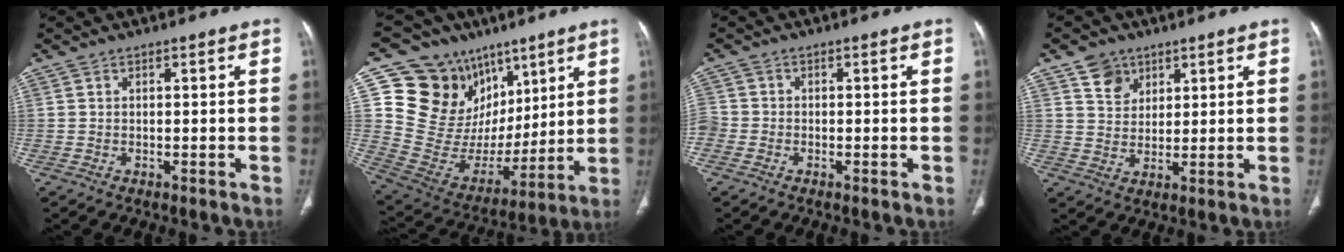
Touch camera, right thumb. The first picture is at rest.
{"total": 23.1, "force": [10.5, 18.0, 10.1], "torque": [-0.119, -0.006, 0.208]}
{"total": 3.2, "force": [-0.9, 2.7, 1.4], "torque": [-0.038, 0.006, -0.022]}
{"total": 5.8, "force": [3.5, 4.3, 1.7], "torque": [-0.006, -0.022, 0.066]}